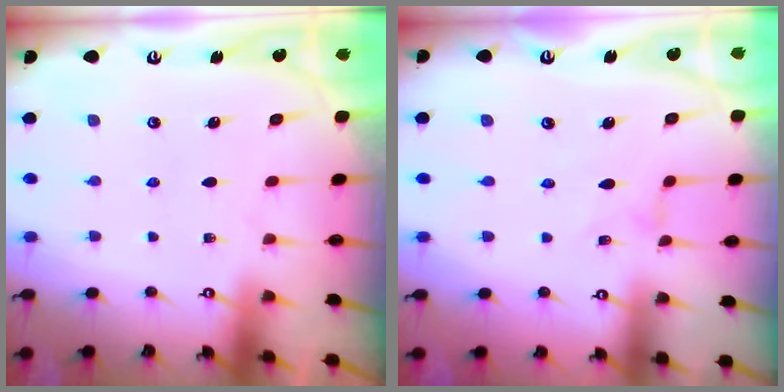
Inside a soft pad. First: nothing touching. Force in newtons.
{"total": 0.0}